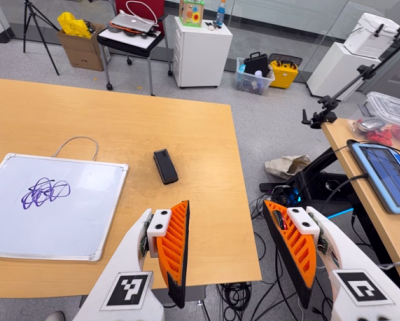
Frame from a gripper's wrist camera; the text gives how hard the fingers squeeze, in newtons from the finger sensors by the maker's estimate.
{"total": 0.0}